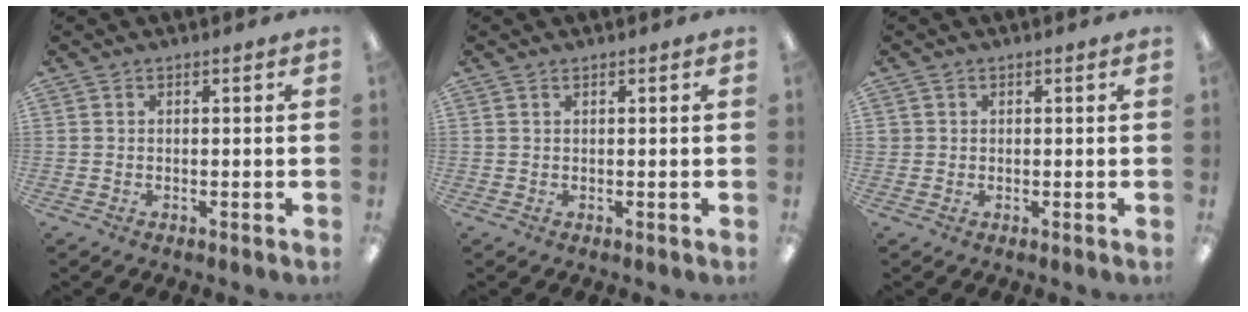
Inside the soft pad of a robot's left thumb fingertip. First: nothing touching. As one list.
[{"total": 0.5, "force": [0.4, 0.2, 0.3], "torque": [-0.007, 0.002, 0.006]}, {"total": 1.1, "force": [0.4, 1.0, 0.0], "torque": [-0.001, 0.003, 0.006]}]